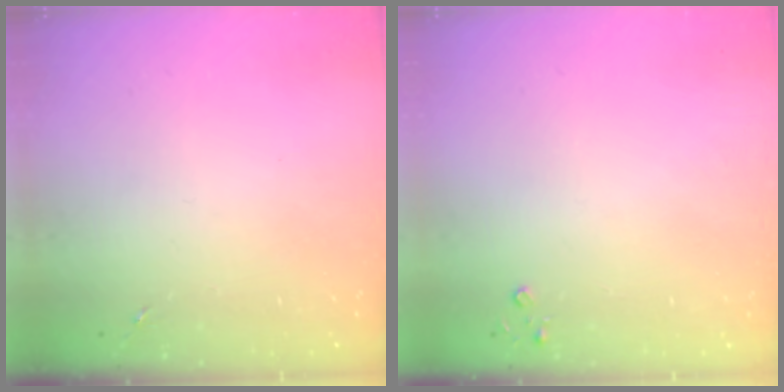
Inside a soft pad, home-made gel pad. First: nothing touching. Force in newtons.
{"total": 2.6, "press": 2.6, "slide": 0.3}